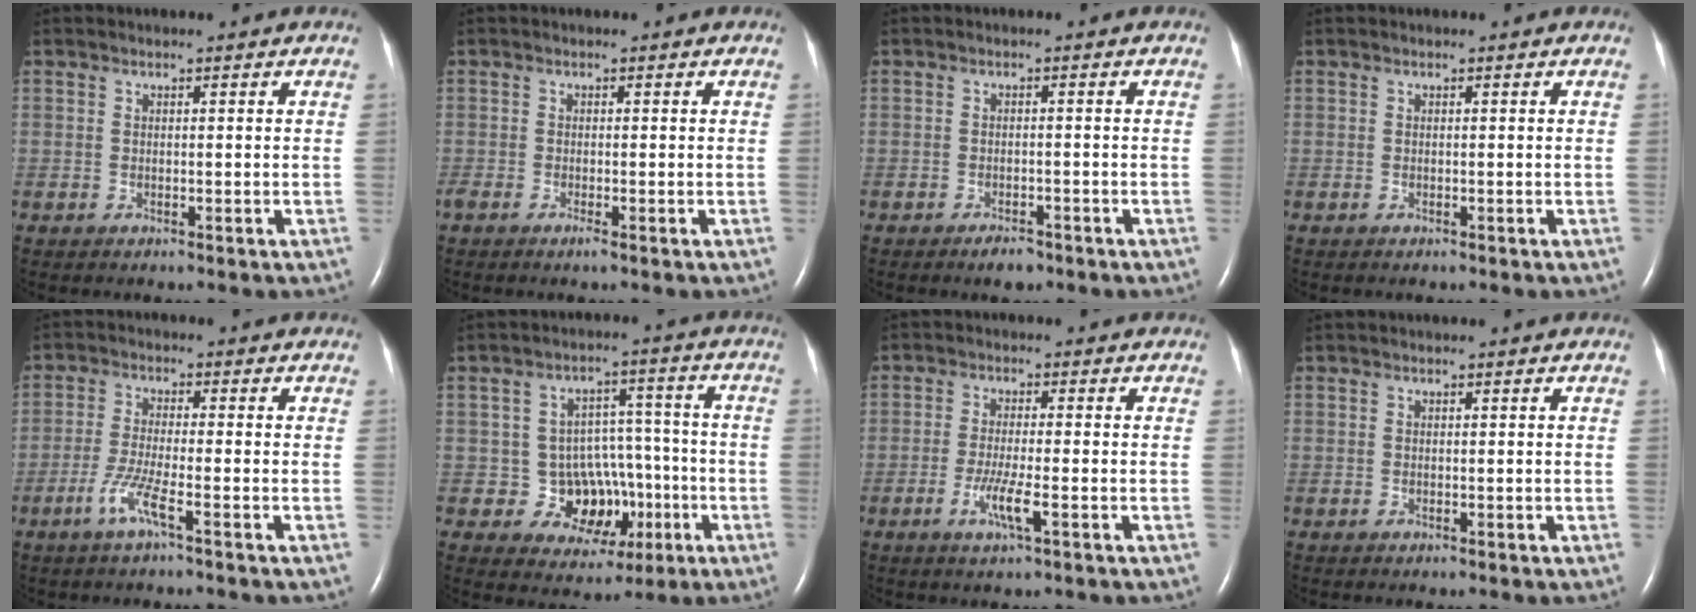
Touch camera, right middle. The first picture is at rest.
{"total": 1.1, "force": [-0.7, 0.0, 0.8], "torque": [-0.022, -0.004, -0.015]}
{"total": 2.2, "force": [-1.7, 0.9, 1.1], "torque": [-0.024, -0.001, -0.023]}
{"total": 0.0}
{"total": 4.5, "force": [-2.4, -0.2, 3.8], "torque": [-0.084, -0.009, -0.051]}
{"total": 8.2, "force": [-2.1, 7.6, 2.5], "torque": [-0.019, 0.034, -0.017]}
{"total": 4.2, "force": [-1.7, 0.0, 3.9], "torque": [-0.080, -0.008, -0.032]}
{"total": 0.0}